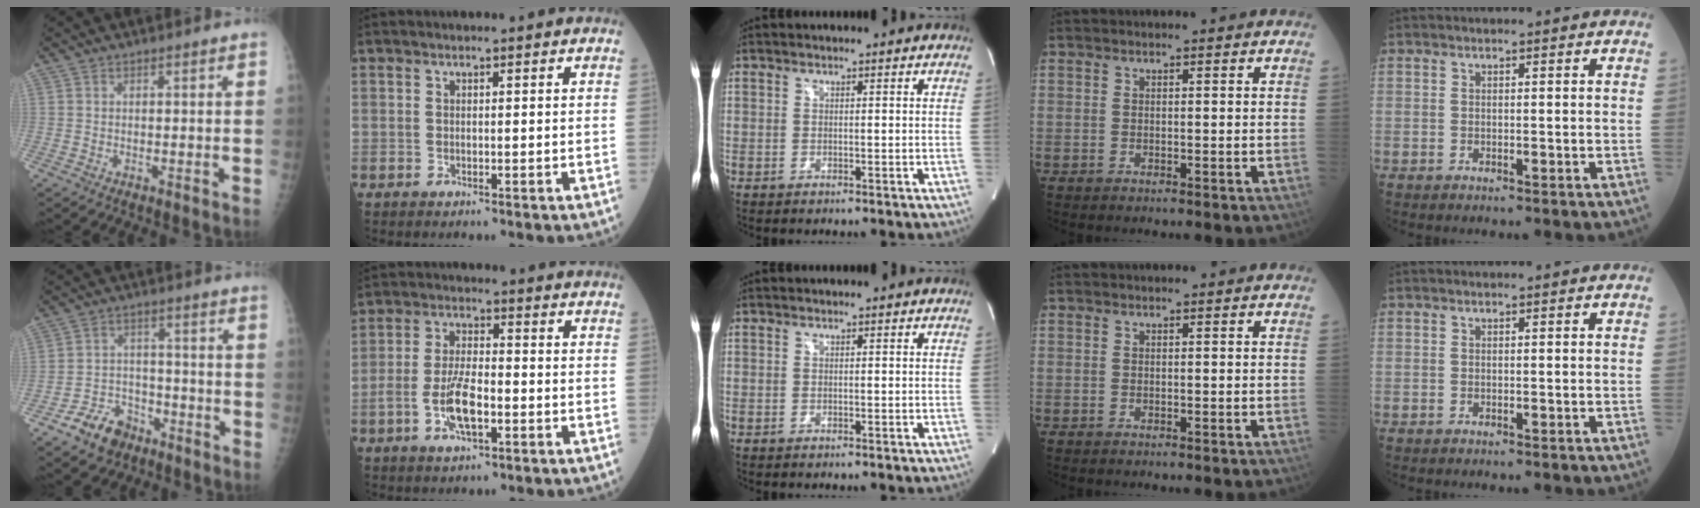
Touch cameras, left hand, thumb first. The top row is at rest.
{"thumb": {"total": 8.0, "force": [-5.2, 5.4, 2.7], "torque": [-0.023, 0.037, -0.088]}, "index": {"total": 7.3, "force": [-2.6, 2.5, 6.3], "torque": [-0.132, -0.002, -0.050]}}